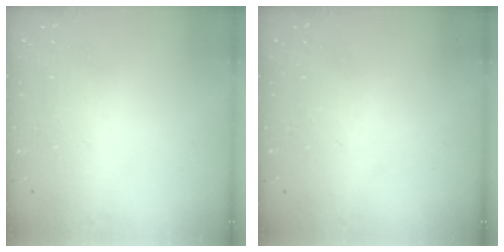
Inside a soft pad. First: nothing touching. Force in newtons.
{"total": 0.0}